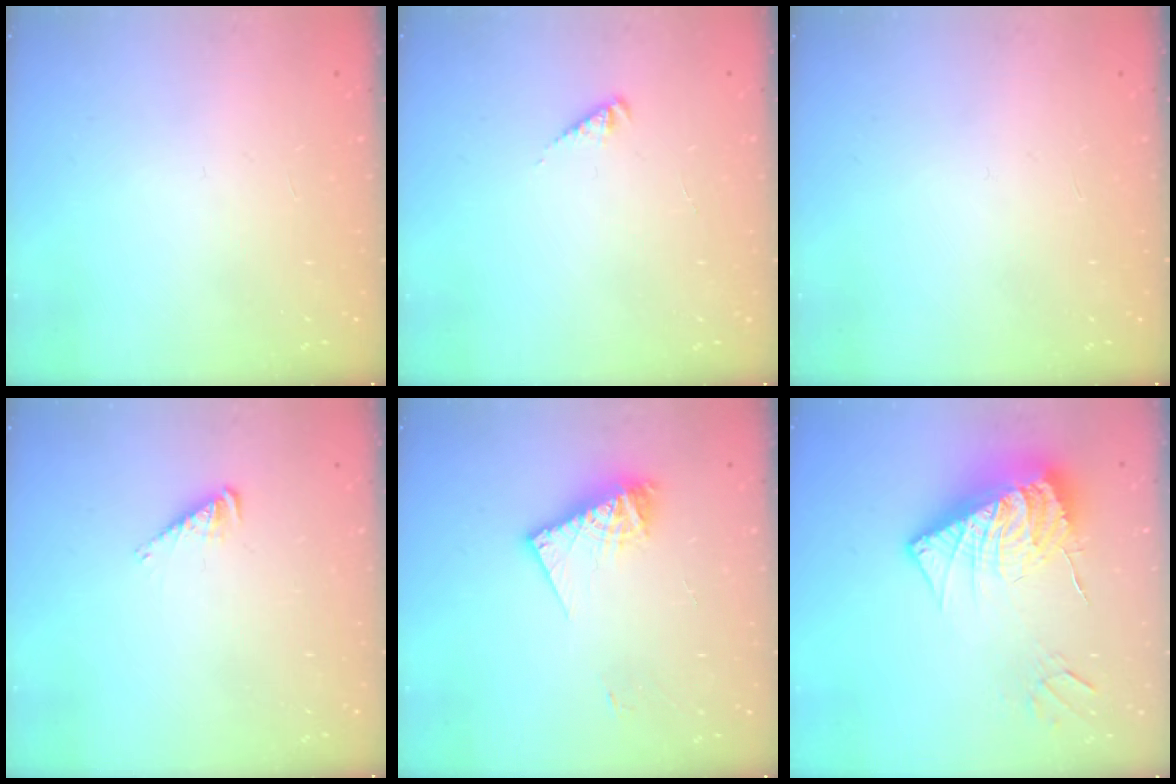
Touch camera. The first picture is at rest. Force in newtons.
{"total": 1.9, "press": 1.8, "slide": 0.4}
{"total": 0.0}
{"total": 3.9, "press": 3.8, "slide": 0.5}
{"total": 10.2, "press": 10.1, "slide": 1.0}
{"total": 17.7, "press": 17.6, "slide": 1.9}